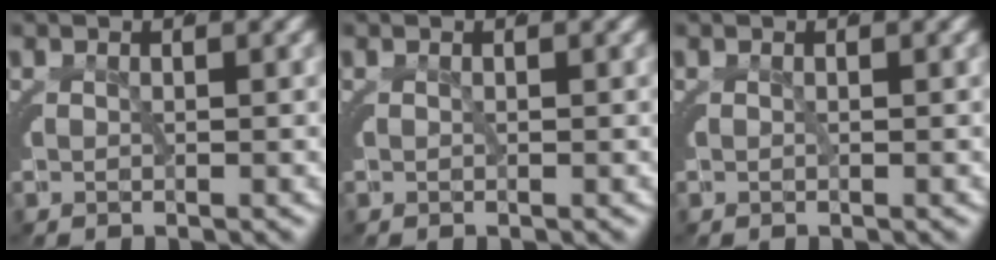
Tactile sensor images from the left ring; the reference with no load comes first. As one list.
[{"total": 0.0}, {"total": 0.0}]